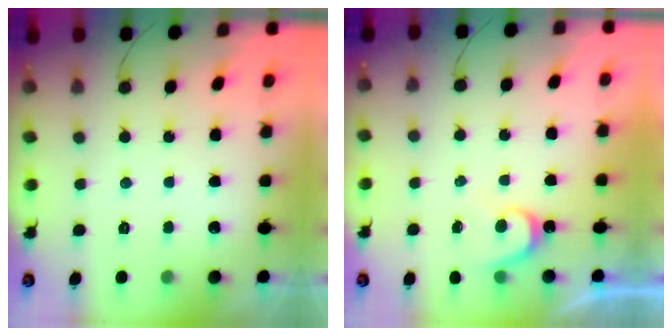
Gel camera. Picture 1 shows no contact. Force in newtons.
{"total": 4.8, "press": 4.8, "slide": 0.7}